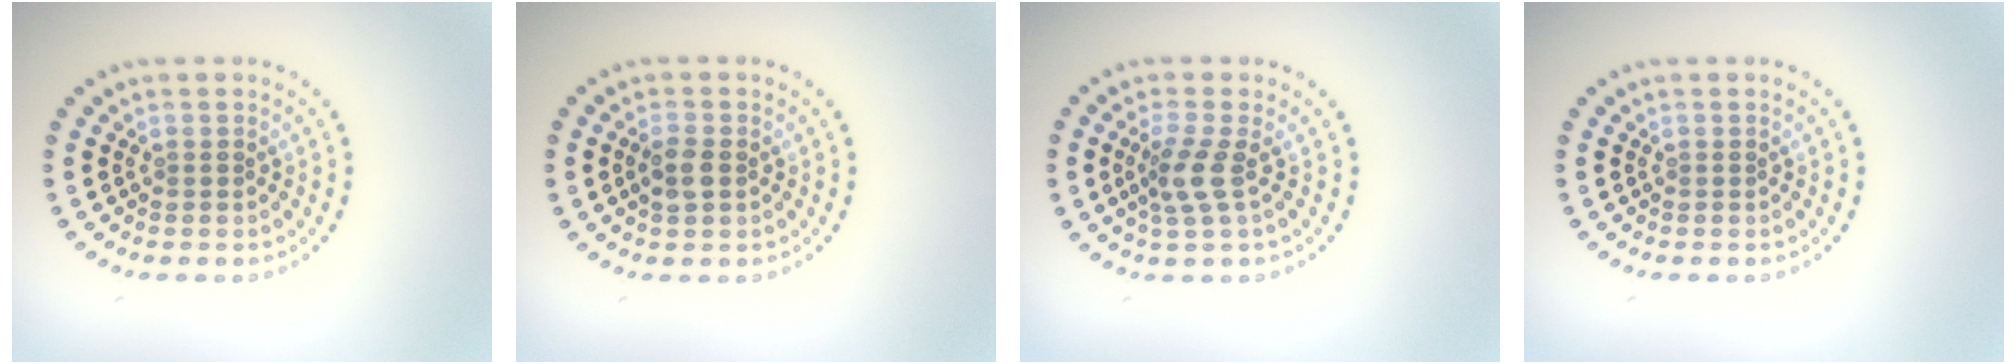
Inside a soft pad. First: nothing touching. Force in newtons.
{"total": 1.9, "press": 1.9, "slide": 0.3}
{"total": 2.5, "press": 1.9, "slide": 1.6}
{"total": 0.0}